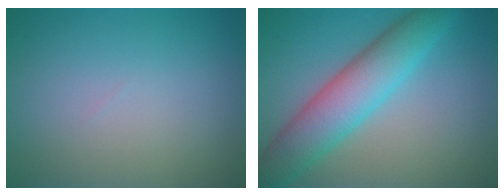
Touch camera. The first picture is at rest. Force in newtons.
{"total": 6.8, "press": 6.8, "slide": 0.1}